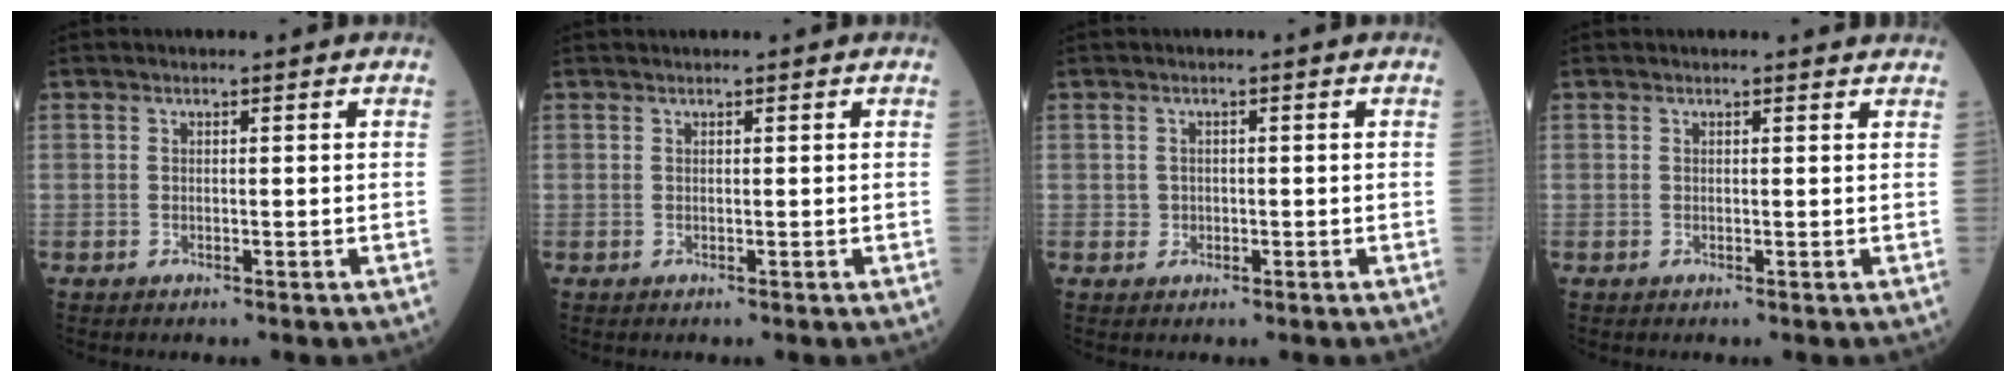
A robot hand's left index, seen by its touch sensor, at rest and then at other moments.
{"total": 0.8, "force": [0.8, -0.1, 0.2], "torque": [-0.004, 0.016, 0.019]}
{"total": 1.1, "force": [-0.2, 1.1, 0.1], "torque": [0.000, 0.003, -0.001]}
{"total": 1.8, "force": [1.8, 0.1, 0.0], "torque": [-0.007, -0.001, 0.011]}